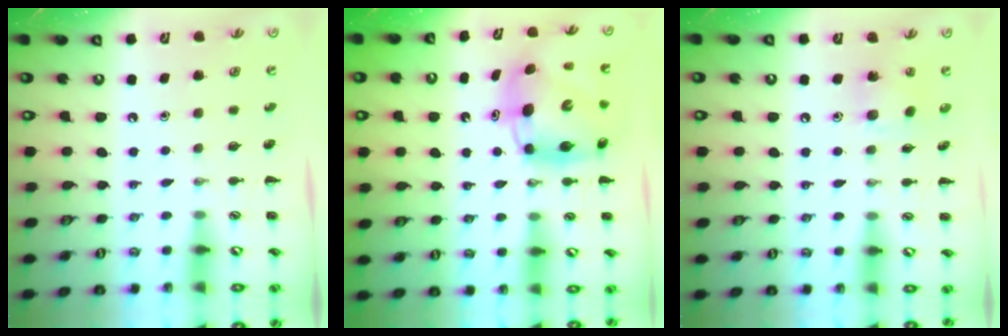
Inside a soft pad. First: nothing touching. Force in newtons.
{"total": 8.3, "press": 7.9, "slide": 2.5}
{"total": 6.5, "press": 6.4, "slide": 1.2}